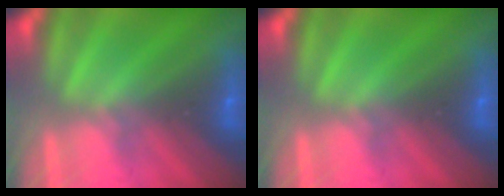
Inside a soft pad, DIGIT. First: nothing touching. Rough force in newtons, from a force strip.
{"total": 0.0}